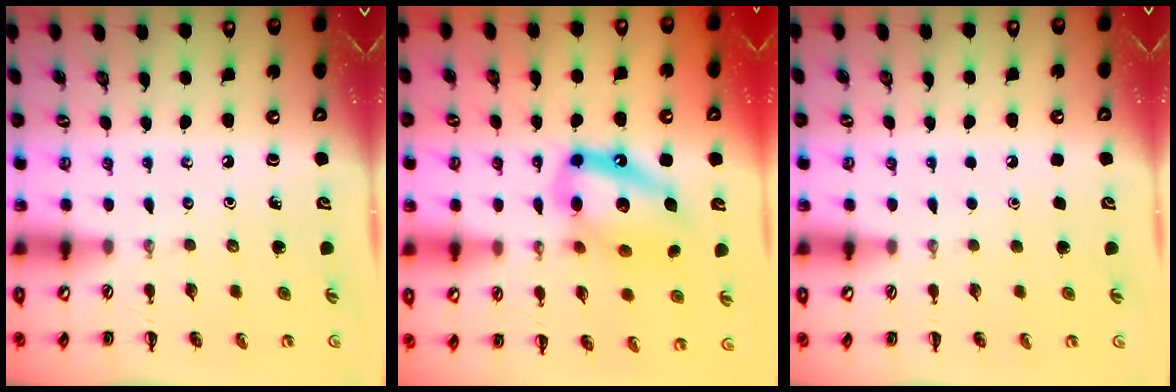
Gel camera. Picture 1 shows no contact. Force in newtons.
{"total": 15.7, "press": 15.3, "slide": 3.2}
{"total": 1.6, "press": 1.6, "slide": 0.1}